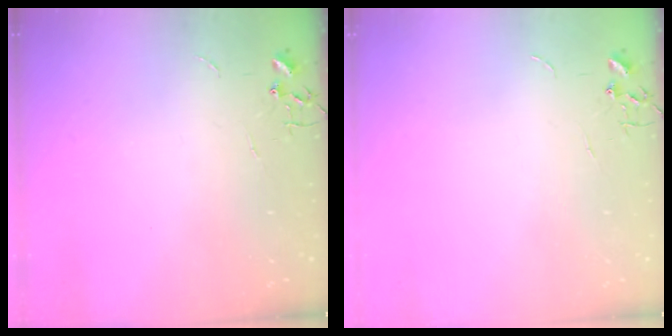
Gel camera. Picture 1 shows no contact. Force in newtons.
{"total": 0.0}